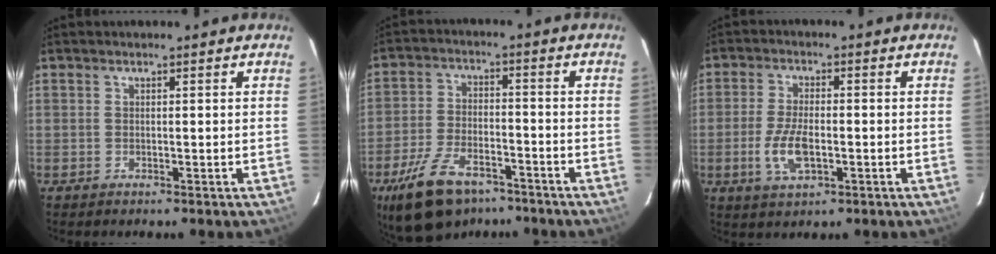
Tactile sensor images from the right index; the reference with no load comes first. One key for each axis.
{"total": 14.5, "fx": -9.9, "fy": 7.1, "fz": 8.0, "tx": -0.177, "ty": -0.013, "tz": -0.170}
{"total": 7.4, "fx": -2.0, "fy": 3.3, "fz": 6.3, "tx": -0.133, "ty": -0.005, "tz": -0.037}